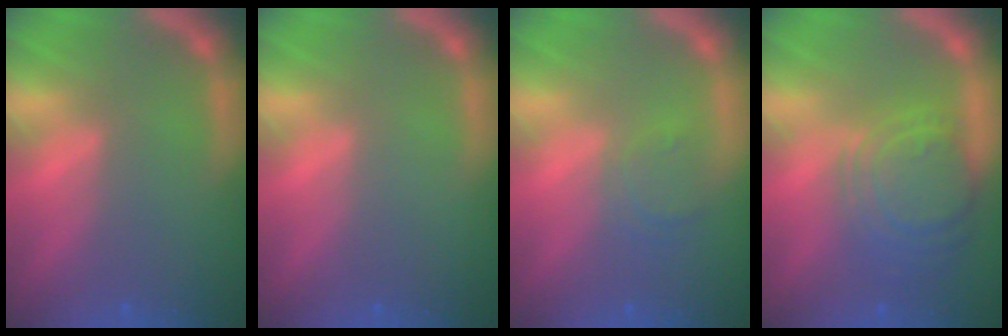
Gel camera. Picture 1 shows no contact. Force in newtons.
{"total": 0.0}
{"total": 2.4}
{"total": 8.1}